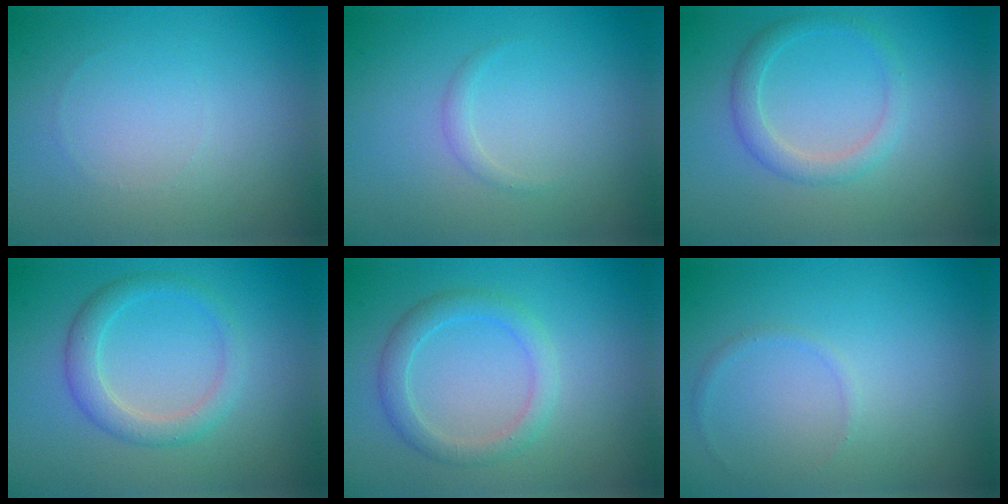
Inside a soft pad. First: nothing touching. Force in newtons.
{"total": 0.8, "press": 0.8, "slide": 0.0}
{"total": 2.2, "press": 2.2, "slide": 0.2}
{"total": 2.7, "press": 2.7, "slide": 0.2}
{"total": 2.5, "press": 2.5, "slide": 0.0}
{"total": 0.6, "press": 0.6, "slide": 0.0}